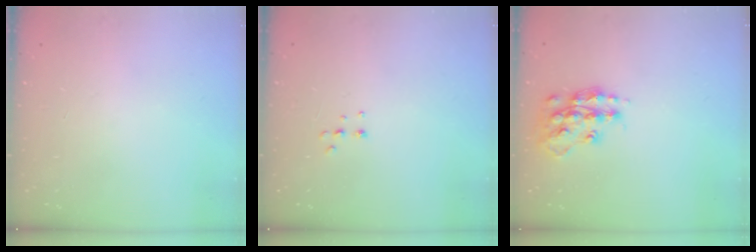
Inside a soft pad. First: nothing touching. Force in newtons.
{"total": 4.5, "press": 4.4, "slide": 0.8}
{"total": 14.6, "press": 14.6, "slide": 0.8}